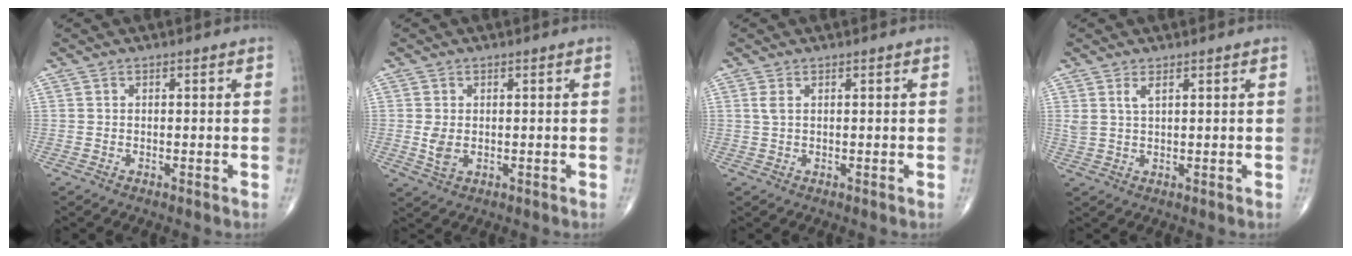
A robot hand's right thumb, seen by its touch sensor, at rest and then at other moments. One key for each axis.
{"total": 3.0, "fx": -0.1, "fy": 2.0, "fz": 2.3, "tx": -0.045, "ty": -0.007, "tz": 0.003}
{"total": 1.3, "fx": 0.5, "fy": 0.5, "fz": 1.1, "tx": -0.030, "ty": 0.007, "tz": 0.015}
{"total": 2.4, "fx": 1.3, "fy": 0.8, "fz": 1.9, "tx": -0.044, "ty": -0.004, "tz": 0.033}